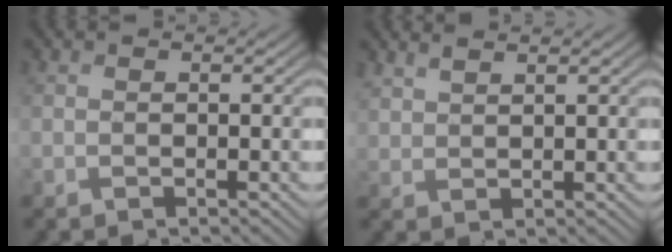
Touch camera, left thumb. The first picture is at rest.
{"total": 2.2, "force": [2.0, 0.5, 0.9], "torque": [-0.022, 0.003, 0.048]}